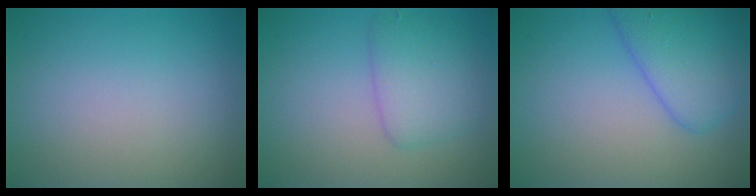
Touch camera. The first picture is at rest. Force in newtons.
{"total": 3.2, "press": 3.1, "slide": 0.1}
{"total": 4.8, "press": 4.8, "slide": 0.2}